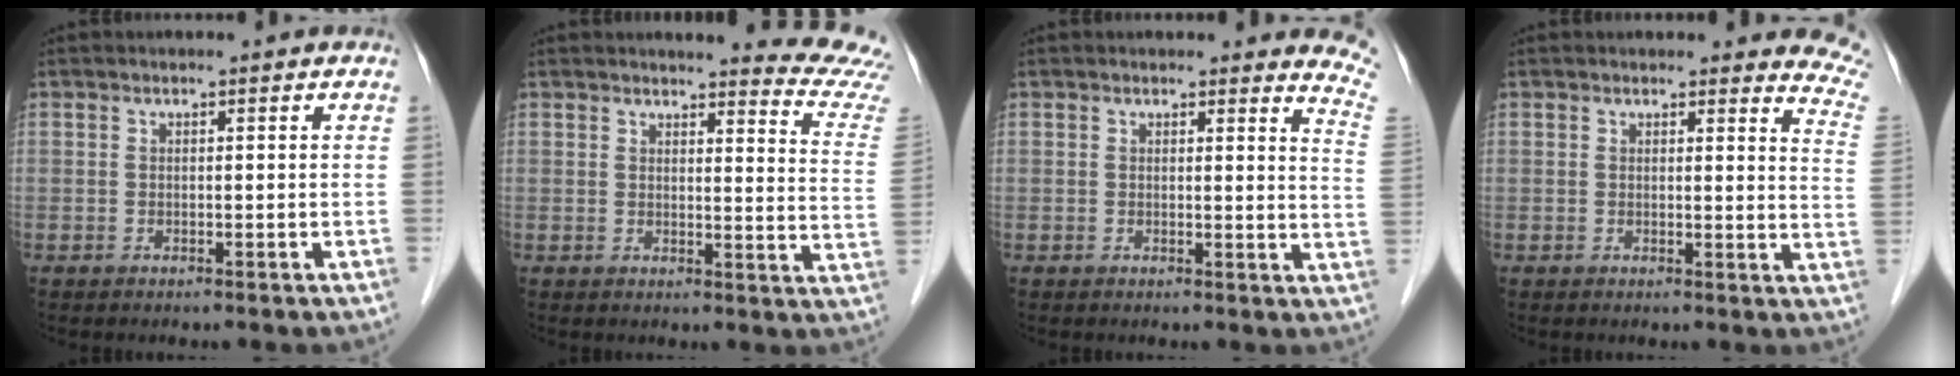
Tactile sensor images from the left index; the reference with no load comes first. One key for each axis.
{"total": 12.3, "fx": 12.1, "fy": -0.8, "fz": 1.6, "tx": -0.006, "ty": -0.111, "tz": 0.107}
{"total": 7.2, "fx": 7.1, "fy": 0.7, "fz": 1.3, "tx": 0.008, "ty": -0.057, "tz": 0.038}
{"total": 9.3, "fx": 9.0, "fy": 1.5, "fz": 1.7, "tx": 0.015, "ty": -0.062, "tz": 0.056}